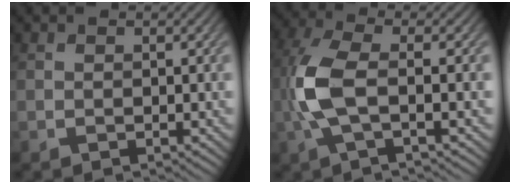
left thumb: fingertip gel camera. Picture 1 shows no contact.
{"total": 7.3, "force": [-0.9, 2.5, 6.8], "torque": [-0.170, 0.007, -0.025]}